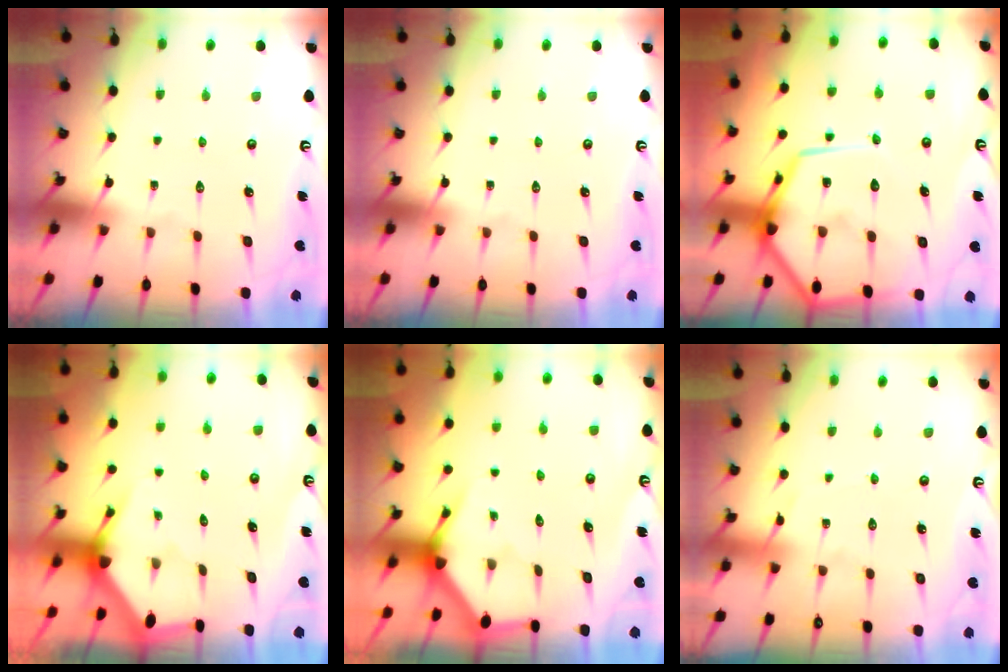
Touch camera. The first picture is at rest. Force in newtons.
{"total": 0.0}
{"total": 16.5, "press": 16.5, "slide": 1.6}
{"total": 3.0, "press": 3.0, "slide": 0.1}
{"total": 3.4, "press": 3.4, "slide": 0.2}
{"total": 3.8, "press": 3.8, "slide": 0.5}